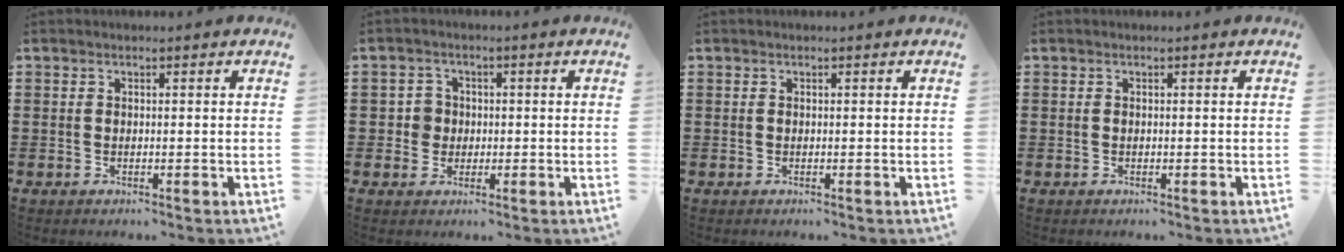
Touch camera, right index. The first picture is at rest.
{"total": 2.9, "force": [-0.2, 2.8, 0.8], "torque": [-0.028, 0.007, -0.007]}
{"total": 0.0}
{"total": 0.0}